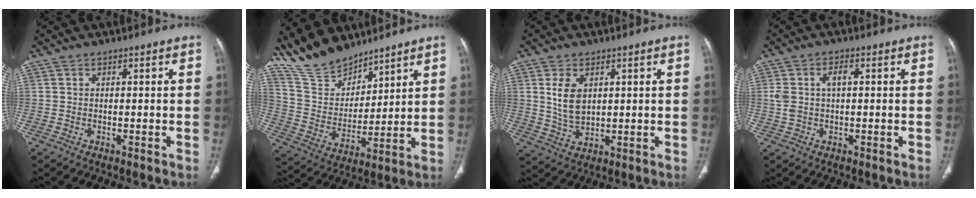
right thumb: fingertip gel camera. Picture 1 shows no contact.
{"total": 14.7, "force": [12.8, 5.7, 4.3], "torque": [-0.059, -0.060, 0.258]}
{"total": 6.7, "force": [1.9, 4.2, 4.9], "torque": [-0.080, -0.012, 0.049]}
{"total": 4.8, "force": [0.7, 2.5, 4.1], "torque": [-0.098, 0.017, 0.016]}